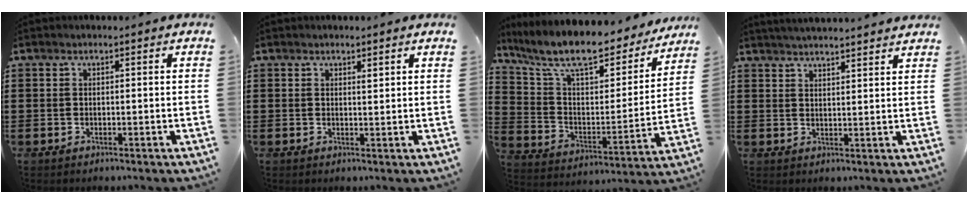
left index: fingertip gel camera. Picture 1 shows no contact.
{"total": 1.2, "force": [1.0, 0.2, 0.6], "torque": [-0.005, -0.003, 0.017]}
{"total": 11.4, "force": [9.5, 2.4, 5.8], "torque": [-0.144, -0.062, 0.162]}
{"total": 3.0, "force": [2.9, -0.4, 0.3], "torque": [-0.013, -0.011, 0.054]}